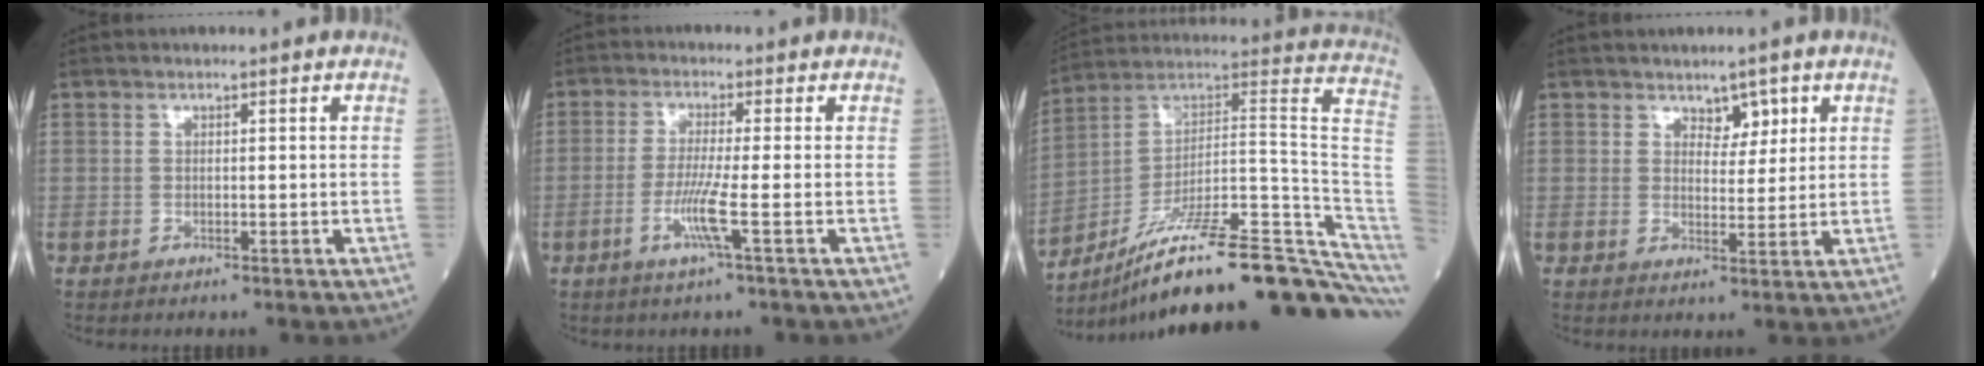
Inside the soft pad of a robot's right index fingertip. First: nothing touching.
{"total": 5.0, "force": [-1.8, -1.1, 4.5], "torque": [-0.093, -0.013, -0.041]}
{"total": 28.3, "force": [-21.0, 2.2, 18.9], "torque": [-0.170, 0.041, -0.322]}
{"total": 3.3, "force": [2.1, 1.9, 1.8], "torque": [-0.019, 0.000, 0.034]}